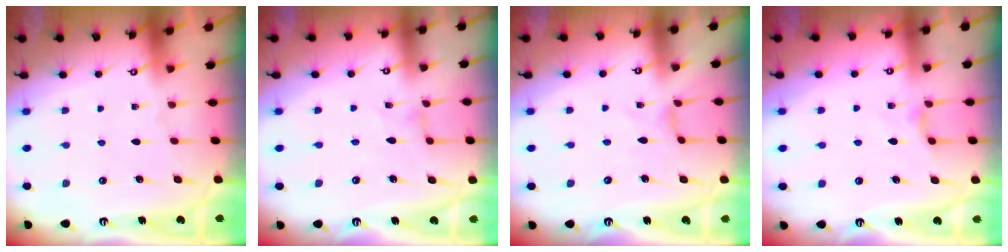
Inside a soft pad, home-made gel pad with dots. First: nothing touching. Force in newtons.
{"total": 0.0}
{"total": 0.0}
{"total": 2.6, "press": 2.5, "slide": 0.5}